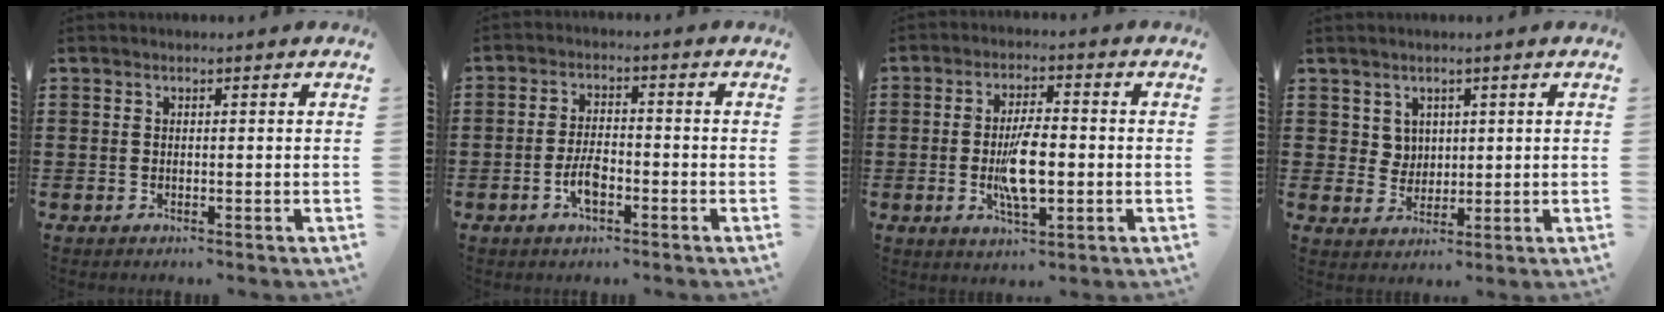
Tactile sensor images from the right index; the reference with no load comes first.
{"total": 4.5, "force": [-1.8, 2.0, 3.7], "torque": [-0.083, 0.000, -0.037]}
{"total": 7.7, "force": [-0.9, 2.8, 7.1], "torque": [-0.152, -0.004, -0.023]}
{"total": 3.1, "force": [1.7, 2.6, 0.6], "torque": [-0.024, 0.009, 0.032]}